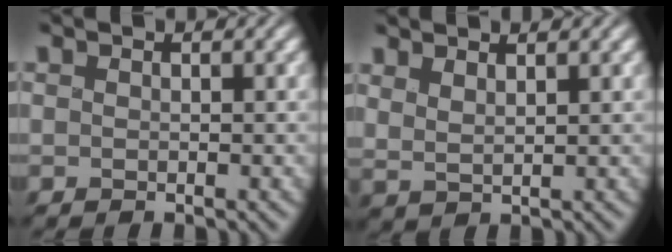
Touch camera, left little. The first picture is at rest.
{"total": 2.5, "force": [1.7, 0.8, 1.7], "torque": [-0.016, 0.005, 0.018]}